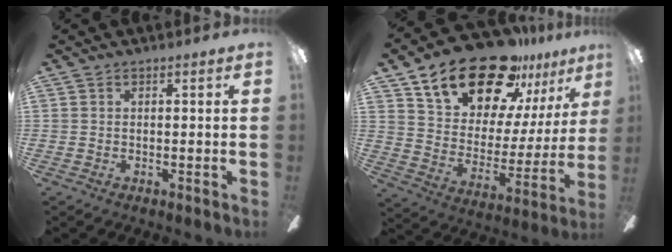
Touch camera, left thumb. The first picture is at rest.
{"total": 24.1, "force": [17.8, 11.4, 11.6], "torque": [-0.197, -0.109, 0.318]}